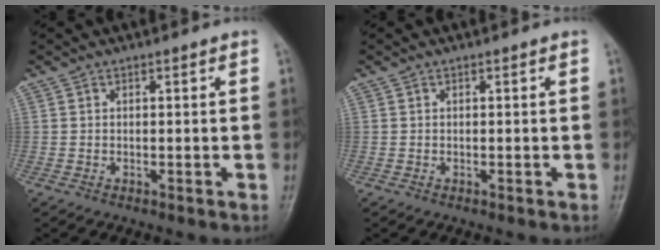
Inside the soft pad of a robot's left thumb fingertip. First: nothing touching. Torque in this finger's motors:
{"motor_torque": [0.00, 0.00, -0.03, -0.07, 0.00]}